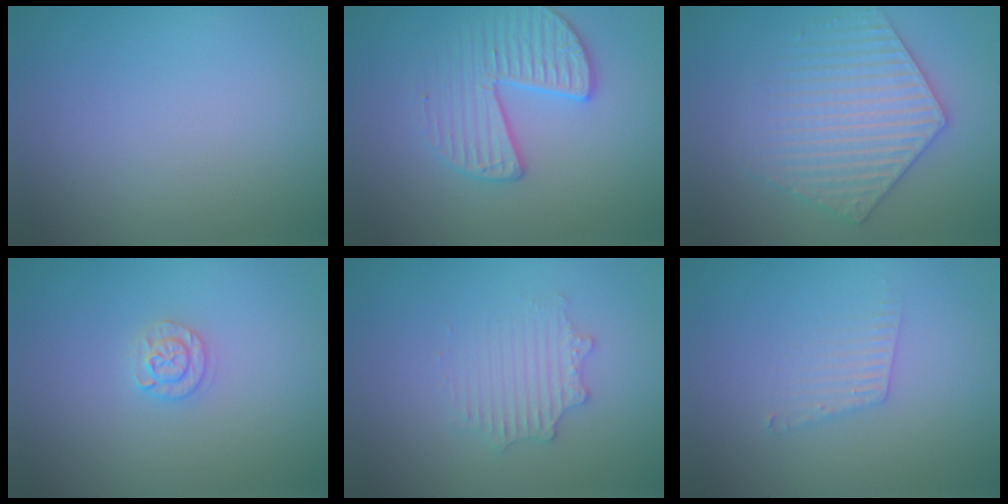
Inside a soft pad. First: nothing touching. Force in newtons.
{"total": 3.4, "press": 3.2, "slide": 1.1}
{"total": 5.9, "press": 5.8, "slide": 0.9}
{"total": 1.7, "press": 1.7, "slide": 0.3}
{"total": 2.6, "press": 2.6, "slide": 0.4}
{"total": 1.7, "press": 1.7, "slide": 0.0}